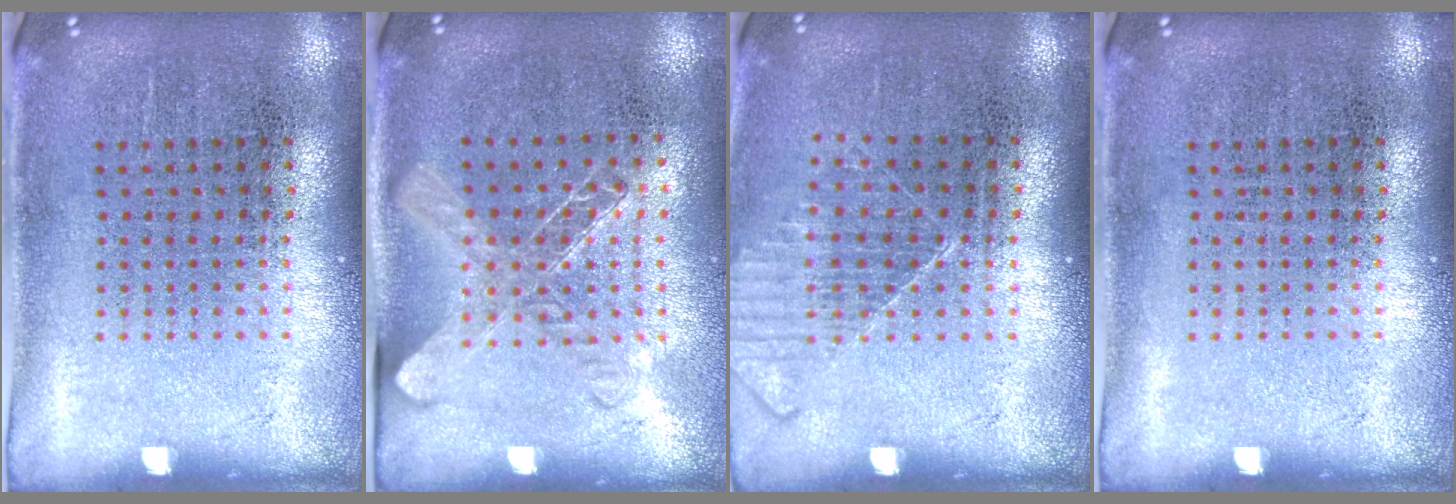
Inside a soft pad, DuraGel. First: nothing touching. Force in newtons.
{"total": 1.4, "press": 1.2, "slide": 0.7}
{"total": 1.1, "press": 1.1, "slide": 0.1}
{"total": 0.0}